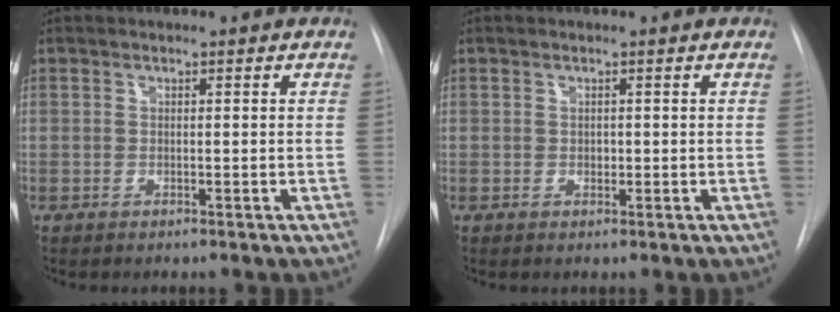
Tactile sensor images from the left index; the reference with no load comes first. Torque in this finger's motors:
{"motor_torque": [0.31, 0.09, -0.05, -0.01]}